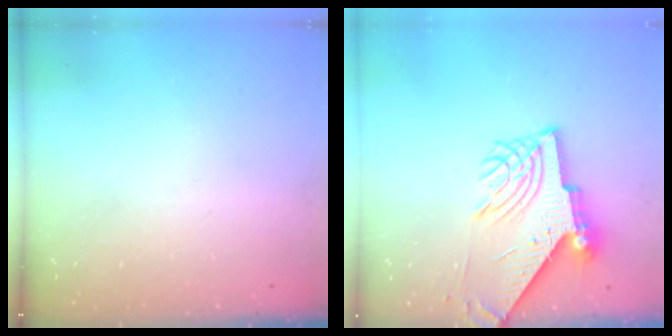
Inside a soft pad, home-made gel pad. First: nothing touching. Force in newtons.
{"total": 9.7, "press": 9.7, "slide": 1.0}